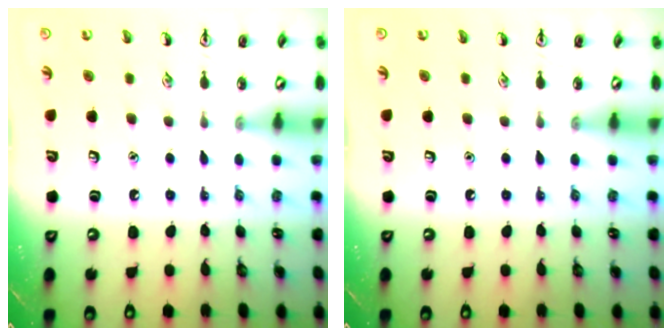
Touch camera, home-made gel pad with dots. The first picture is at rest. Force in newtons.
{"total": 0.0}